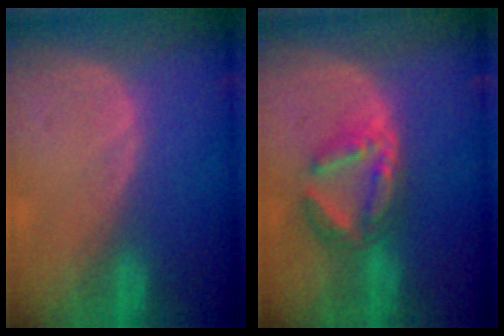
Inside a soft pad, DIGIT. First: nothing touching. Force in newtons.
{"total": 6.3, "press": 5.8, "slide": 2.6}